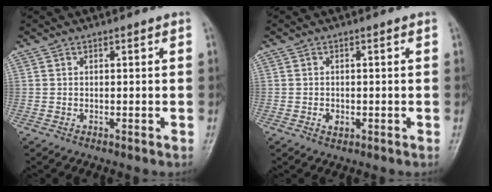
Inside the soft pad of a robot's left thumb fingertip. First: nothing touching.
{"total": 1.6, "force": [-0.4, 1.1, 1.1], "torque": [-0.012, 0.000, -0.003]}